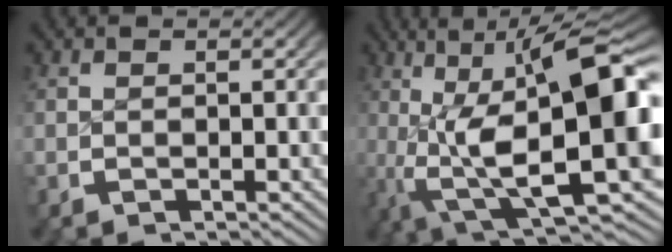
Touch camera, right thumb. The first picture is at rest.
{"total": 20.3, "force": [-0.1, 10.6, 17.3], "torque": [-0.289, -0.056, 0.029]}